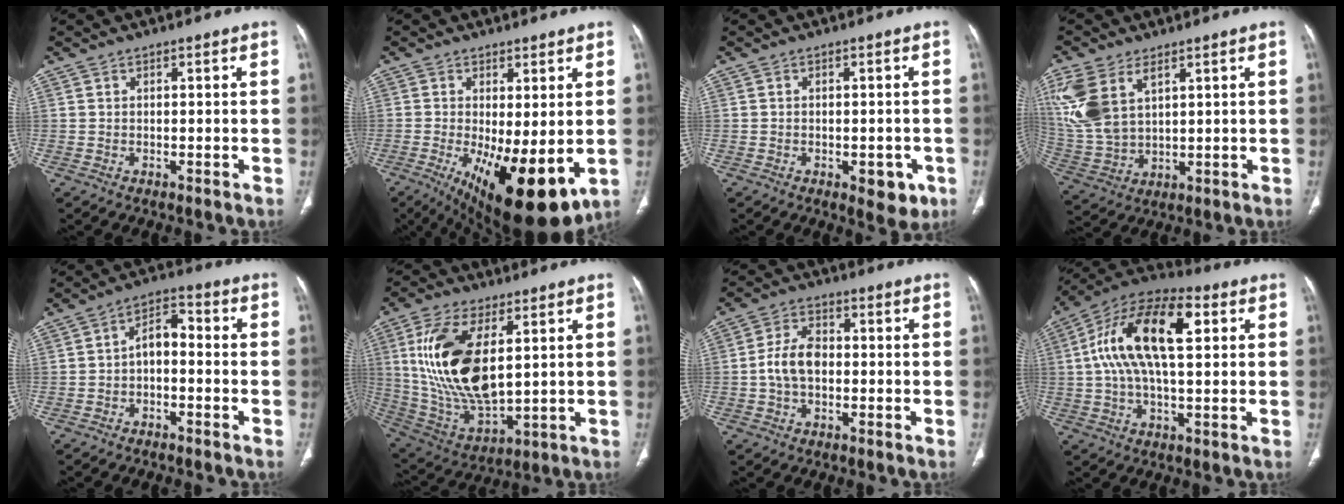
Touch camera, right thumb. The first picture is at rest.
{"total": 15.8, "force": [-3.8, 5.8, 14.2], "torque": [-0.208, -0.030, -0.037]}
{"total": 5.2, "force": [-2.2, 2.7, 3.9], "torque": [-0.026, 0.001, -0.021]}
{"total": 14.0, "force": [6.2, 7.9, 9.8], "torque": [-0.226, -0.010, 0.139]}
{"total": 5.8, "force": [-1.4, 3.4, 4.4], "torque": [-0.066, 0.035, -0.034]}
{"total": 20.0, "force": [4.5, 9.6, 17.0], "torque": [-0.336, -0.024, 0.097]}
{"total": 6.9, "force": [-0.7, 4.5, 5.2], "torque": [-0.097, 0.019, -0.020]}
{"total": 18.6, "force": [4.1, 8.3, 16.1], "torque": [-0.287, 0.028, 0.060]}